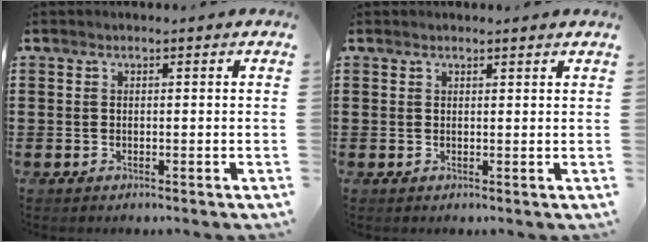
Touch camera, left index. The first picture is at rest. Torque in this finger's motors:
{"motor_torque": [0.04, -0.08, 0.06, -0.01]}